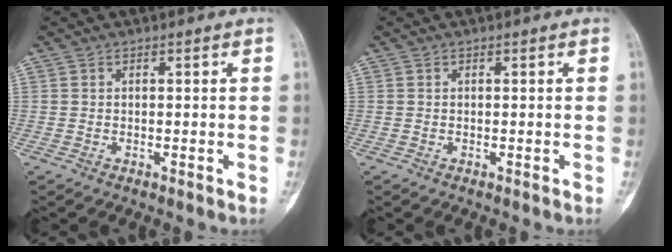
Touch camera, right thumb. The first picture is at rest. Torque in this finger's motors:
{"motor_torque": [0.00, 0.00, 0.03, -0.02, 0.00]}